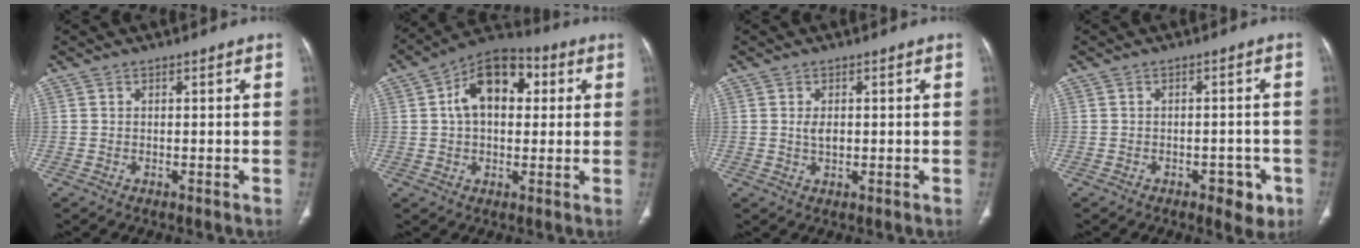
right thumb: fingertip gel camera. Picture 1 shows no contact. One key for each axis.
{"total": 13.7, "fx": 3.1, "fy": 8.7, "fz": 10.1, "tx": -0.136, "ty": 0.022, "tz": 0.040}
{"total": 2.3, "fx": 0.3, "fy": 1.3, "fz": 1.9, "tx": -0.036, "ty": -0.003, "tz": 0.007}
{"total": 4.6, "fx": -2.3, "fy": 2.5, "fz": 3.1, "tx": -0.019, "ty": 0.010, "tz": -0.025}